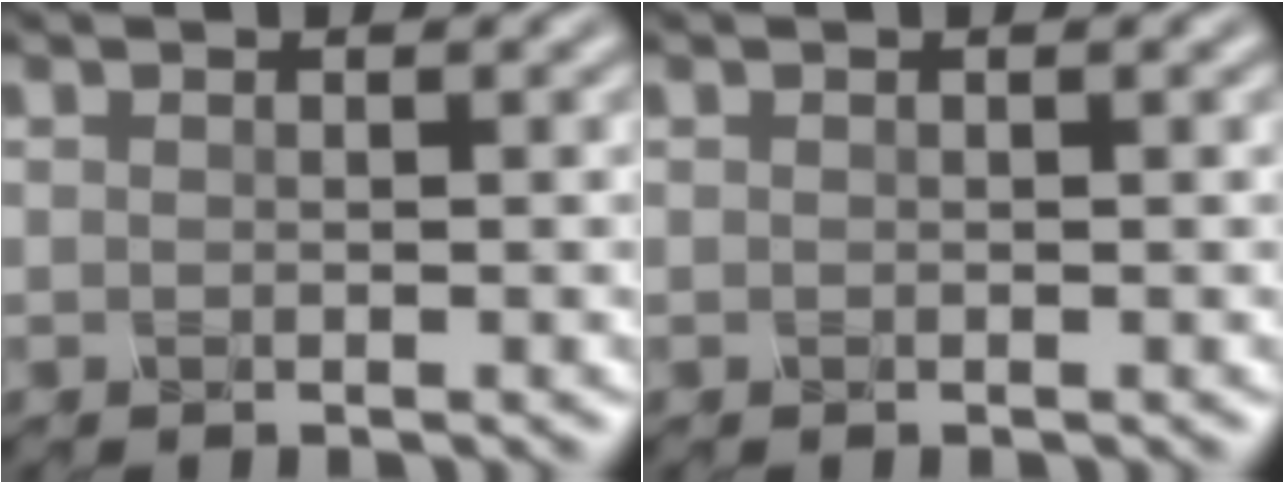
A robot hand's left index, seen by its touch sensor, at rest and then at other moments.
{"total": 0.7, "force": [0.2, 0.3, 0.5], "torque": [-0.002, 0.005, -0.004]}